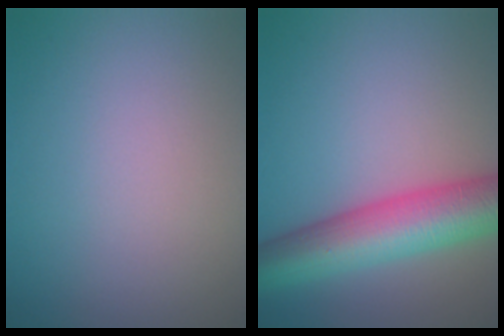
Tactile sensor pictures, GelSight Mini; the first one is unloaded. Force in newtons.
{"total": 9.1, "press": 9.1, "slide": 0.3}